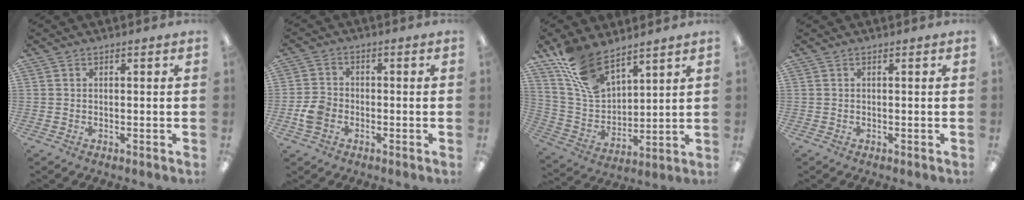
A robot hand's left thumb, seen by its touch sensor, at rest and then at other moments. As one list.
[{"total": 5.2, "force": [-1.9, 3.8, 2.9], "torque": [-0.059, 0.009, -0.036]}, {"total": 12.9, "force": [9.8, 5.8, 6.0], "torque": [-0.132, -0.044, 0.190]}, {"total": 0.0}]